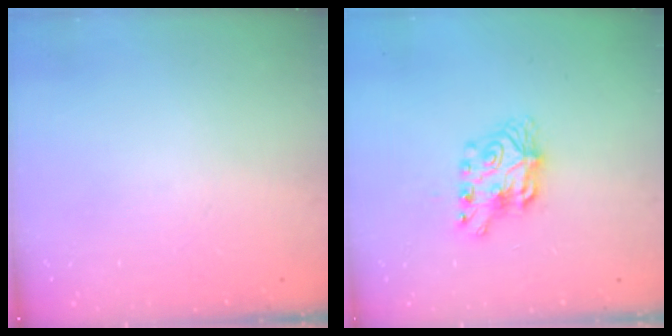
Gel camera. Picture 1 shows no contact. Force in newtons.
{"total": 7.7, "press": 7.7, "slide": 0.7}